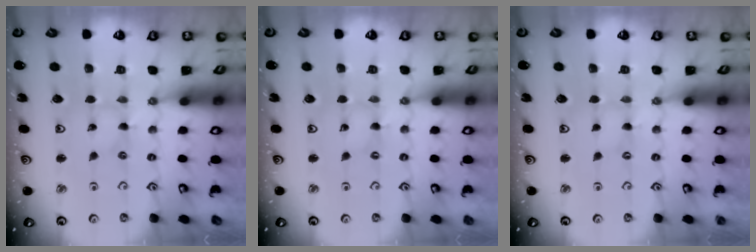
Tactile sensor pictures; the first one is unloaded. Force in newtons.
{"total": 0.0}
{"total": 0.0}